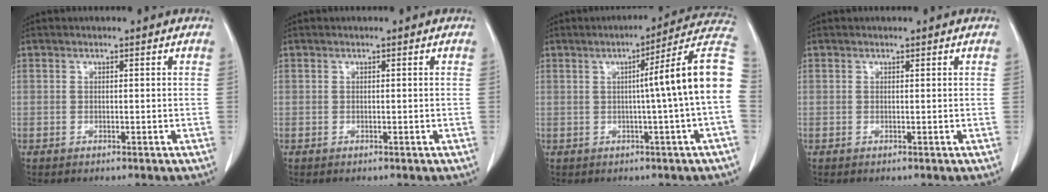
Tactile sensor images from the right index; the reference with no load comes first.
{"total": 0.0}
{"total": 12.8, "force": [0.3, -2.0, 12.6], "torque": [-0.156, 0.022, -0.005]}
{"total": 0.0}